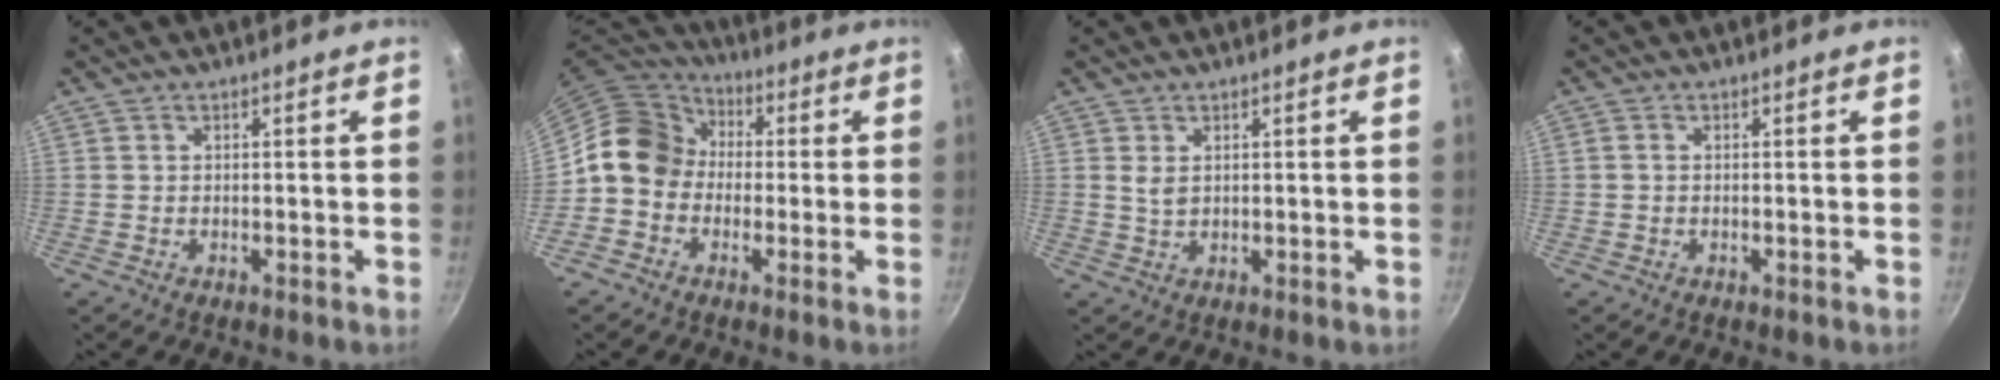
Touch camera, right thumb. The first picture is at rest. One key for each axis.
{"total": 11.6, "fx": -0.2, "fy": 9.9, "fz": 6.1, "tx": -0.070, "ty": 0.031, "tz": -0.030}
{"total": 2.1, "fx": 0.8, "fy": 1.1, "fz": 1.6, "tx": -0.029, "ty": -0.004, "tz": 0.019}
{"total": 1.3, "fx": 0.1, "fy": 0.8, "fz": 1.0, "tx": -0.022, "ty": 0.003, "tz": 0.003}